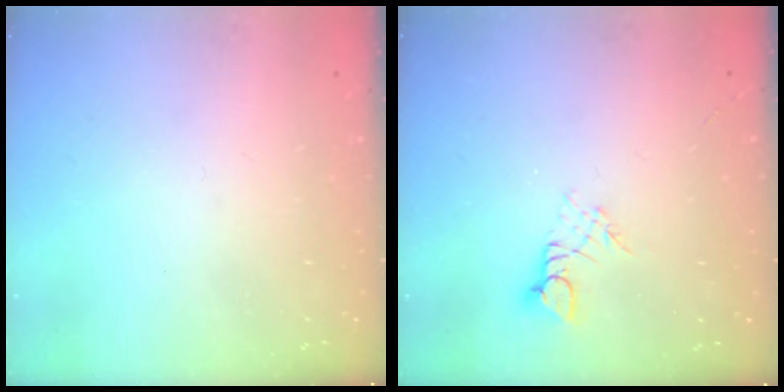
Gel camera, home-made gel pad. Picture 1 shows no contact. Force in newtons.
{"total": 2.6, "press": 2.6, "slide": 0.3}